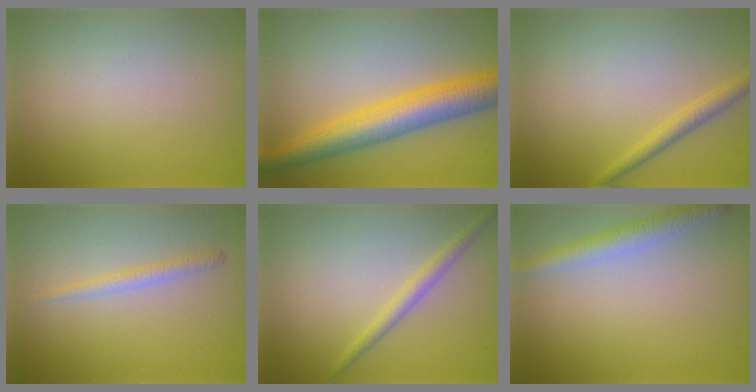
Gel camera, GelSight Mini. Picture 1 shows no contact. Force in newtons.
{"total": 7.6, "press": 7.6, "slide": 0.1}
{"total": 1.9, "press": 1.9, "slide": 0.1}
{"total": 1.5, "press": 1.5, "slide": 0.1}
{"total": 1.8, "press": 1.8, "slide": 0.1}
{"total": 3.3, "press": 3.3, "slide": 0.2}